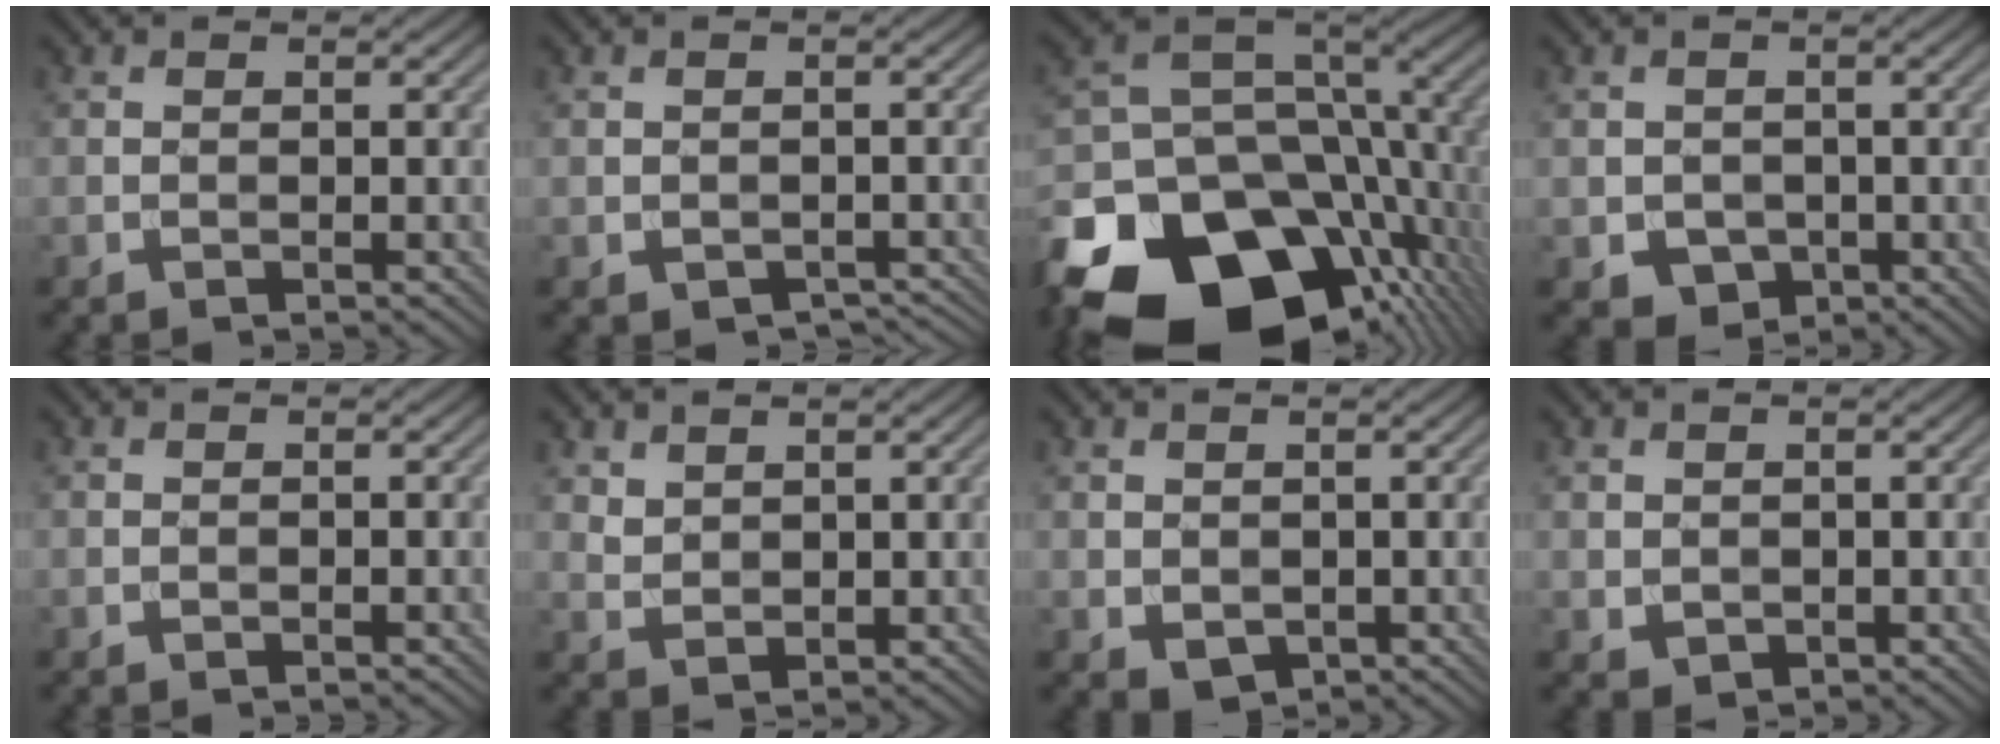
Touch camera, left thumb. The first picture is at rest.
{"total": 2.0, "force": [-0.9, 1.6, 0.9], "torque": [-0.018, -0.017, -0.011]}
{"total": 20.6, "force": [-10.0, 13.5, 11.9], "torque": [-0.267, -0.036, -0.151]}
{"total": 3.4, "force": [-0.9, 3.0, 1.3], "torque": [-0.036, -0.013, -0.018]}
{"total": 0.0}
{"total": 2.7, "force": [2.0, 1.4, 1.1], "torque": [-0.029, -0.005, 0.047]}
{"total": 1.9, "force": [0.5, 1.5, 0.9], "torque": [-0.027, -0.008, 0.015]}
{"total": 1.5, "force": [0.8, 1.2, 0.6], "torque": [-0.019, -0.006, 0.021]}